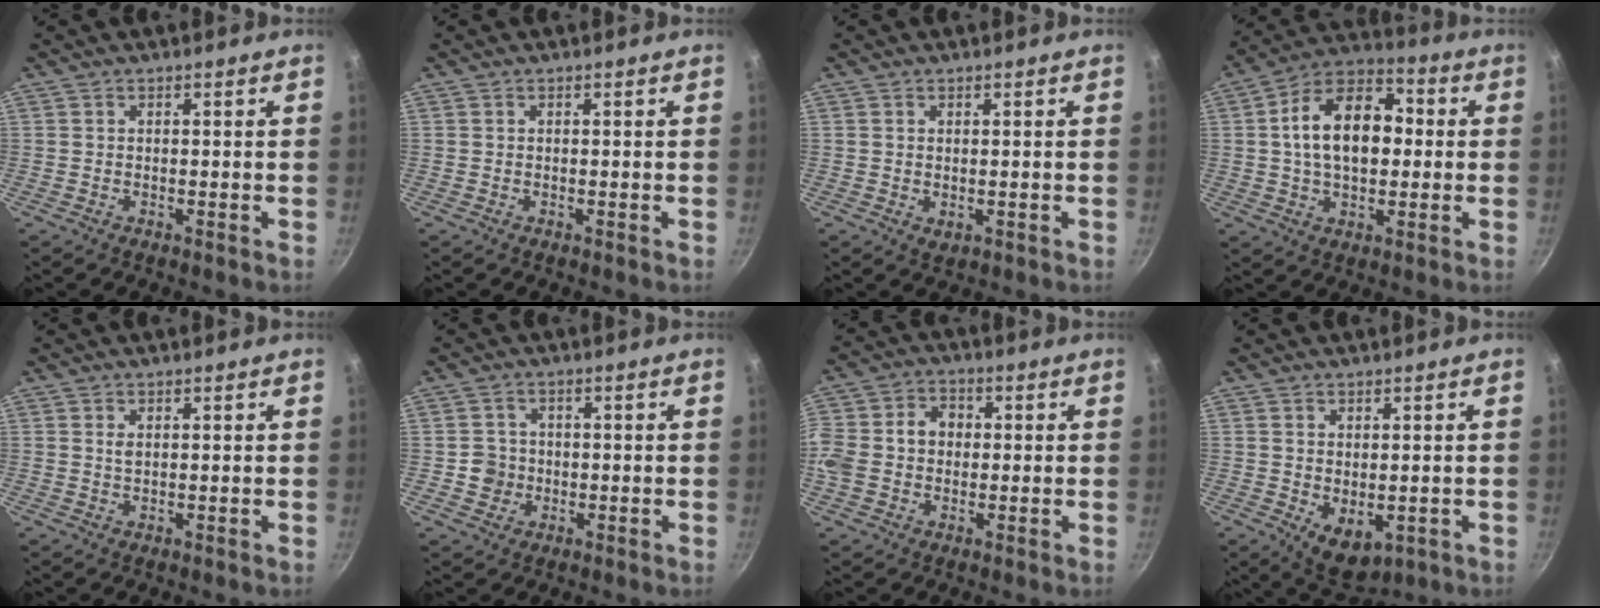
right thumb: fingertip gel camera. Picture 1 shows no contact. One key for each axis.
{"total": 0.0}
{"total": 1.2, "fx": 0.2, "fy": 0.7, "fz": 0.9, "tx": -0.013, "ty": -0.003, "tz": 0.004}
{"total": 16.4, "fx": 1.2, "fy": 10.5, "fz": 12.5, "tx": -0.169, "ty": 0.030, "tz": 0.004}
{"total": 1.1, "fx": 0.5, "fy": 0.6, "fz": 0.9, "tx": -0.016, "ty": -0.001, "tz": 0.009}
{"total": 3.8, "fx": -0.4, "fy": 3.6, "fz": 0.9, "tx": 0.009, "ty": 0.009, "tz": -0.009}
{"total": 11.0, "fx": 0.2, "fy": 9.0, "fz": 6.3, "tx": -0.116, "ty": 0.029, "tz": -0.011}
{"total": 6.4, "fx": -0.6, "fy": 4.1, "fz": 4.9, "tx": -0.061, "ty": -0.014, "tz": 0.007}